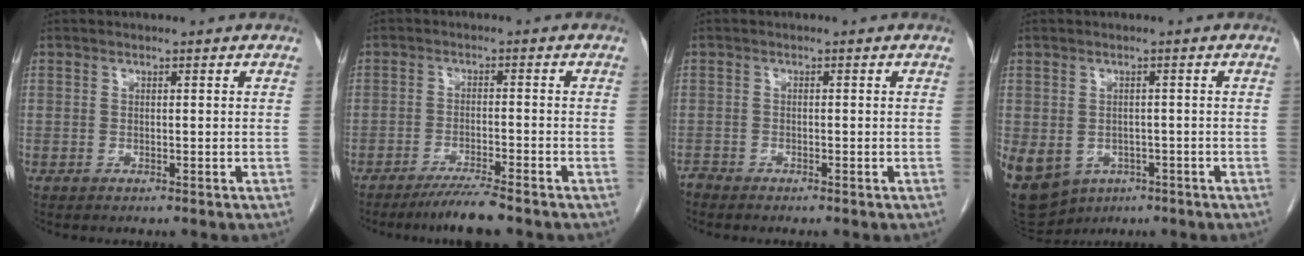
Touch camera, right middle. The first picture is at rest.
{"total": 5.0, "force": [-4.2, -0.4, 2.8], "torque": [-0.050, -0.015, -0.075]}
{"total": 1.0, "force": [-1.0, 0.0, -0.1], "torque": [0.002, -0.003, -0.019]}
{"total": 20.9, "force": [-9.1, 16.4, 9.1], "torque": [-0.299, -0.018, -0.119]}